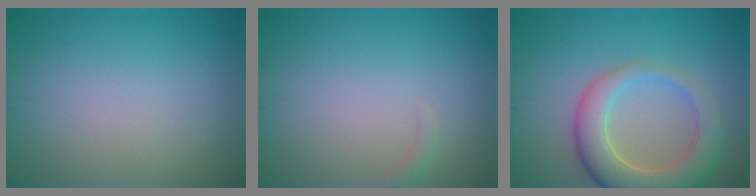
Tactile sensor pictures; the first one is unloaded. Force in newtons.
{"total": 0.7, "press": 0.7, "slide": 0.2}
{"total": 6.8, "press": 6.8, "slide": 0.7}